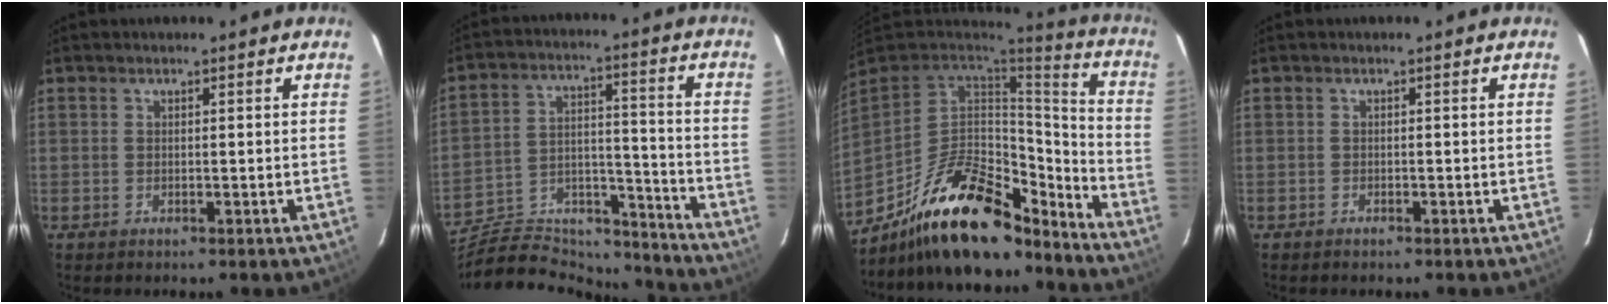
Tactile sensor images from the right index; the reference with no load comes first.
{"total": 22.6, "force": [-19.3, 8.7, 8.1], "torque": [-0.163, 0.042, -0.280]}
{"total": 24.5, "force": [-17.9, 9.4, 13.9], "torque": [-0.255, 0.016, -0.279]}
{"total": 0.7, "force": [-0.6, 0.3, 0.0], "torque": [-0.001, 0.004, -0.011]}